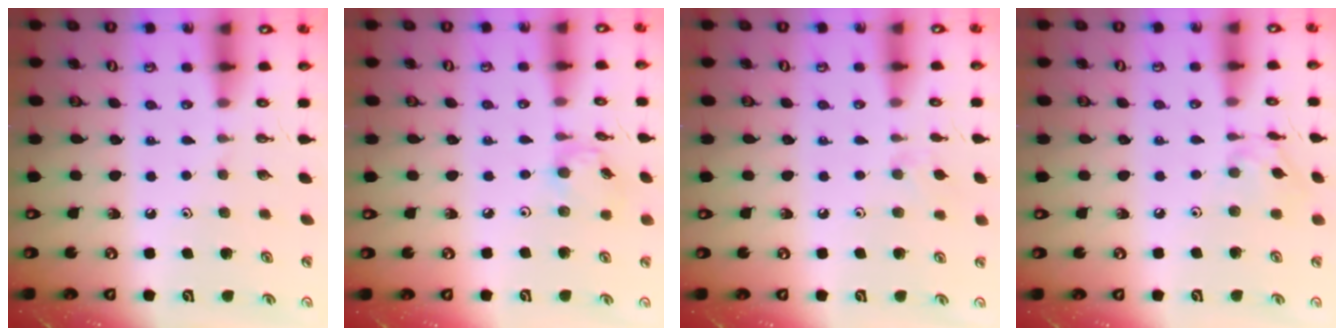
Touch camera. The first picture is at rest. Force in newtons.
{"total": 6.0, "press": 6.0, "slide": 0.3}
{"total": 5.7, "press": 5.6, "slide": 0.8}
{"total": 8.5, "press": 8.5, "slide": 0.5}